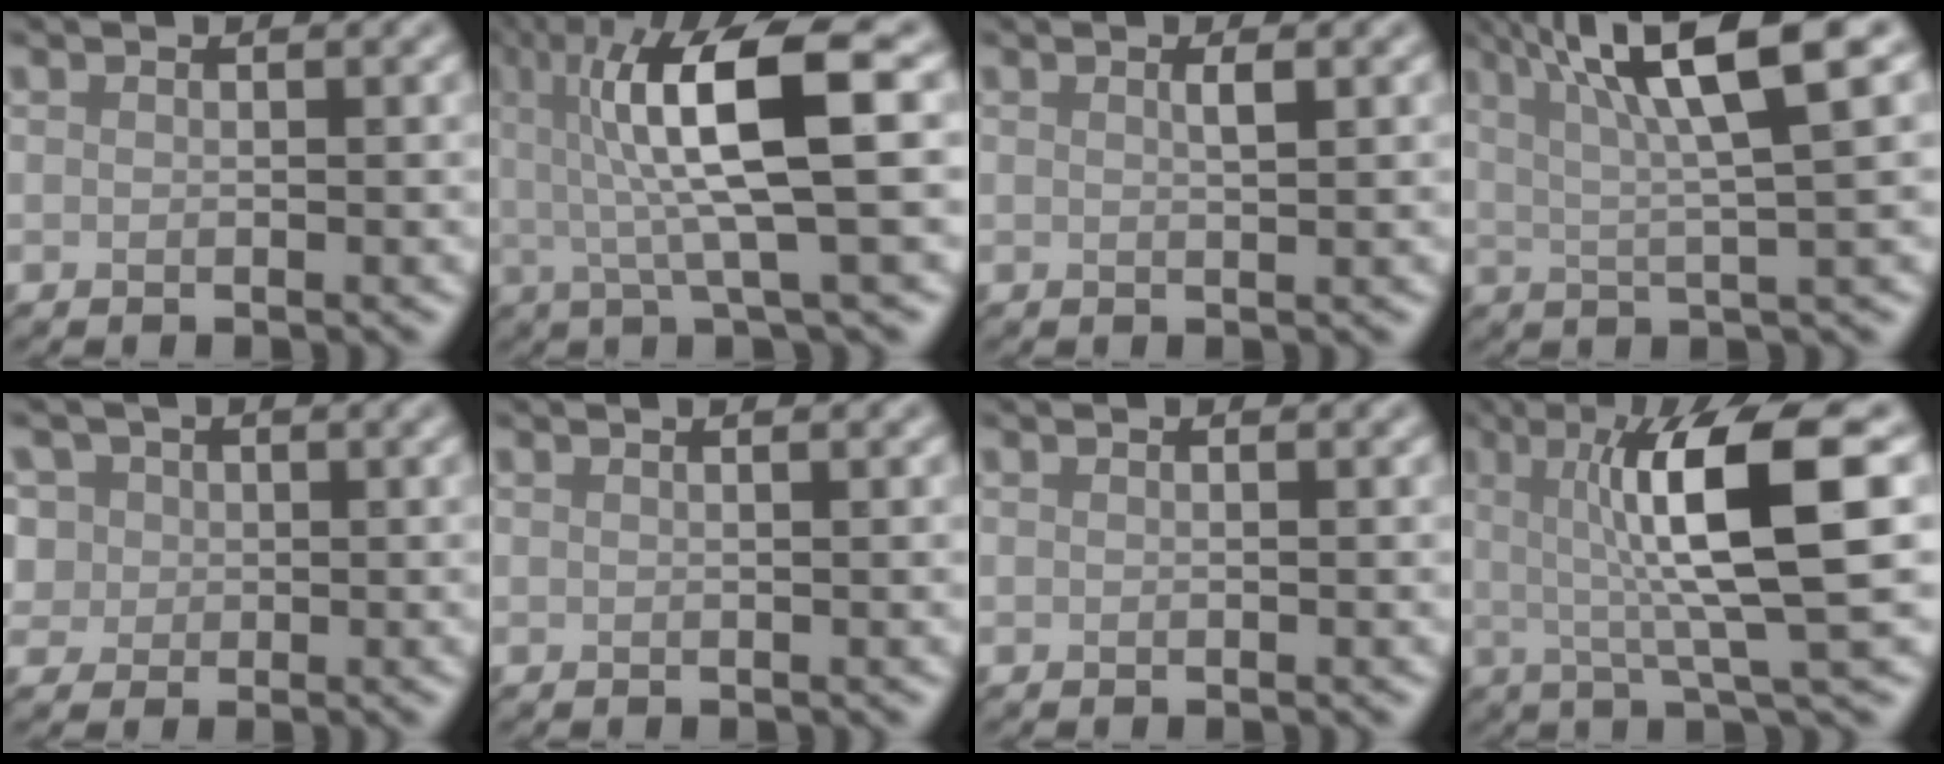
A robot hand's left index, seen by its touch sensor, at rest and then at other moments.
{"total": 9.6, "force": [1.9, 2.1, 9.2], "torque": [-0.145, 0.003, 0.032]}
{"total": 1.0, "force": [0.4, 0.2, 0.9], "torque": [-0.012, 0.003, 0.005]}
{"total": 9.3, "force": [4.4, 1.5, 8.0], "torque": [-0.100, 0.024, 0.067]}
{"total": 5.2, "force": [2.1, 4.3, 1.9], "torque": [-0.034, 0.021, 0.016]}
{"total": 1.3, "force": [0.7, 0.5, 1.0], "torque": [-0.007, 0.001, -0.003]}
{"total": 0.0}
{"total": 9.6, "force": [1.5, 1.7, 9.3], "torque": [-0.128, 0.005, 0.025]}